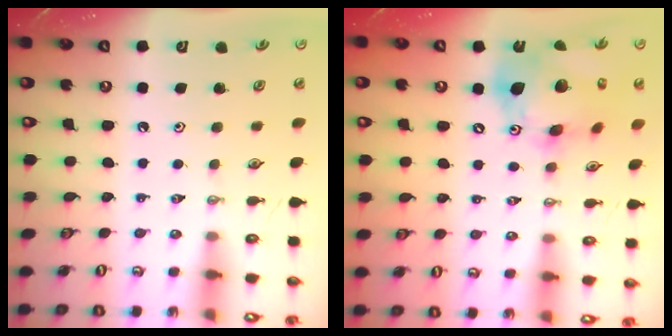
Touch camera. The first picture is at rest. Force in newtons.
{"total": 19.3, "press": 19.0, "slide": 3.2}